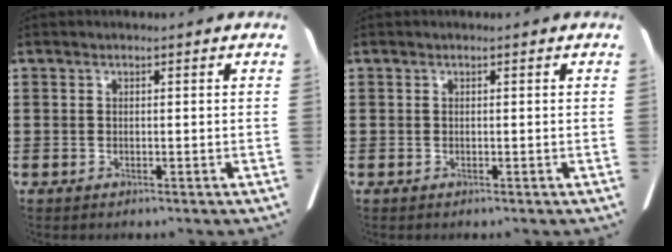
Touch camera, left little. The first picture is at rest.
{"total": 0.0}